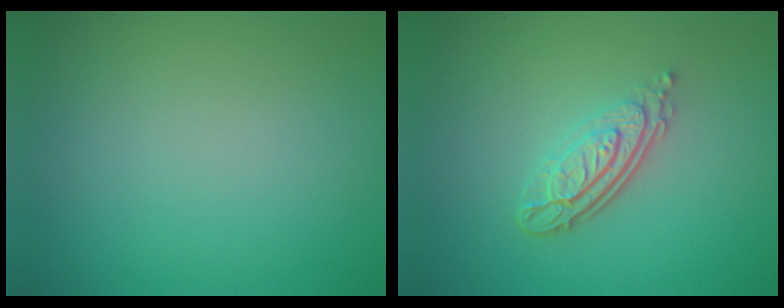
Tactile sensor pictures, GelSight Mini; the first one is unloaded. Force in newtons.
{"total": 4.5, "press": 3.1, "slide": 3.2}